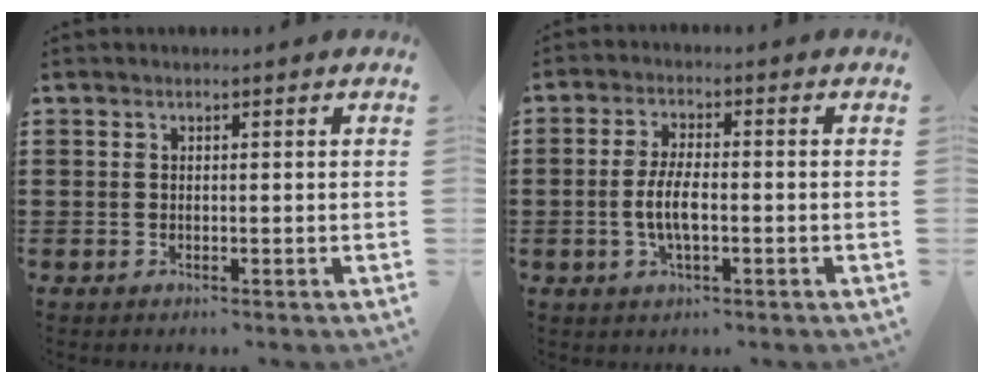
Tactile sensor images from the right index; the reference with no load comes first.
{"total": 4.9, "force": [-1.0, 1.6, 4.5], "torque": [-0.107, -0.004, -0.028]}